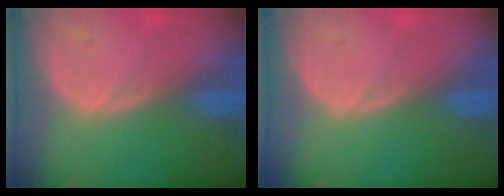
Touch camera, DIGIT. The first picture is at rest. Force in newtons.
{"total": 0.0}